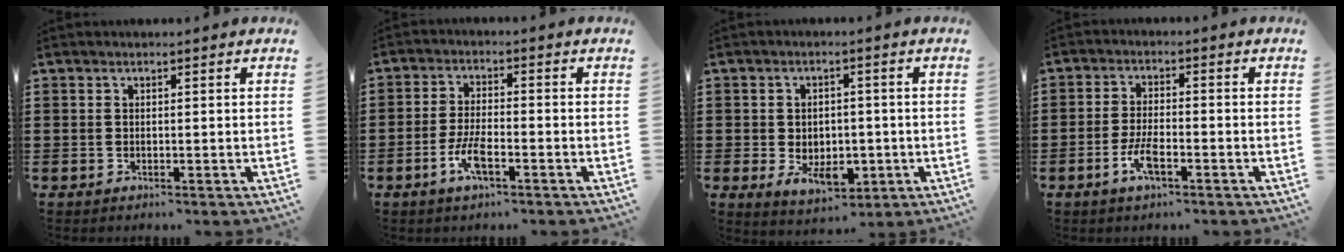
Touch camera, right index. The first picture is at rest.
{"total": 5.1, "force": [-2.5, 1.6, 4.2], "torque": [-0.096, -0.003, -0.050]}
{"total": 5.4, "force": [-1.6, 3.8, 3.5], "torque": [-0.055, 0.002, -0.034]}
{"total": 4.7, "force": [-2.2, 1.5, 3.8], "torque": [-0.083, 0.001, -0.046]}